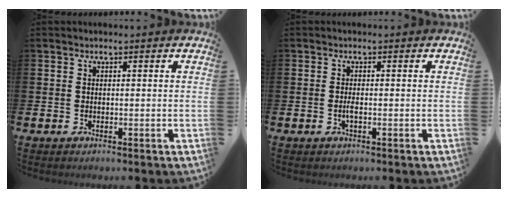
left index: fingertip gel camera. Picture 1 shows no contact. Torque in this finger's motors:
{"motor_torque": [0.03, 0.01, 0.01, 0.03]}